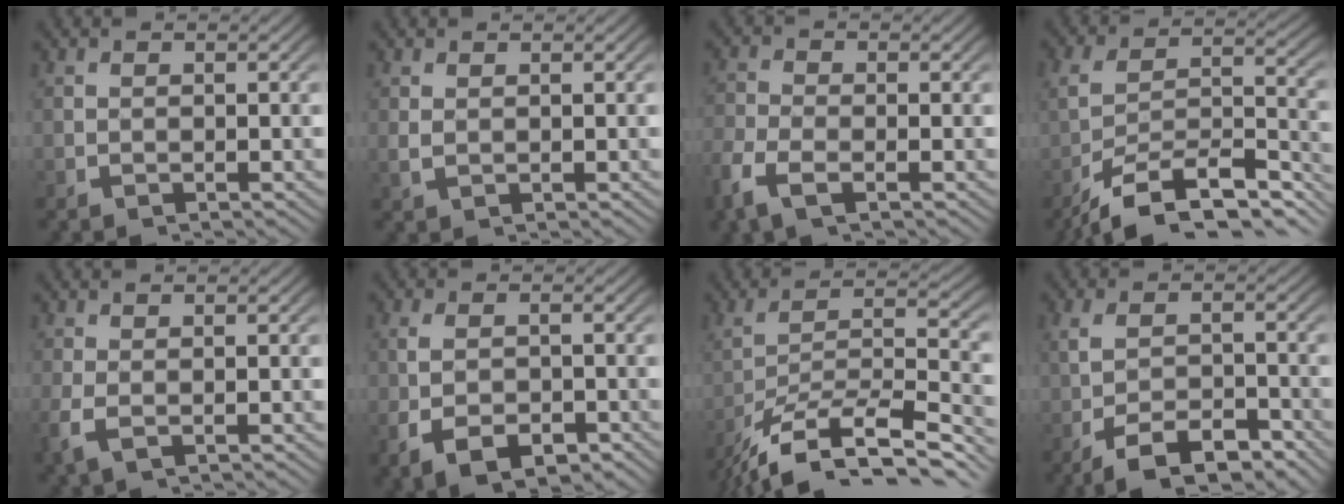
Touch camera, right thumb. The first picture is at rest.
{"total": 0.8, "force": [0.6, 0.3, 0.5], "torque": [-0.017, -0.002, 0.018]}
{"total": 2.9, "force": [-1.5, 1.4, 2.1], "torque": [-0.057, -0.006, -0.029]}
{"total": 12.7, "force": [-7.8, 7.0, 7.1], "torque": [-0.134, -0.045, -0.102]}
{"total": 1.8, "force": [-0.3, 0.8, 1.6], "torque": [-0.047, -0.006, 0.000]}
{"total": 5.0, "force": [-1.5, 3.1, 3.7], "torque": [-0.076, -0.019, -0.011]}
{"total": 10.8, "force": [-6.5, 4.8, 7.2], "torque": [-0.142, -0.038, -0.079]}
{"total": 5.3, "force": [-2.8, 2.5, 3.8], "torque": [-0.069, -0.014, -0.036]}